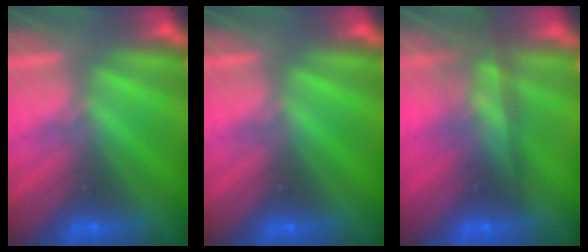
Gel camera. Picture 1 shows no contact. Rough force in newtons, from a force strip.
{"total": 0.0}
{"total": 7.8}